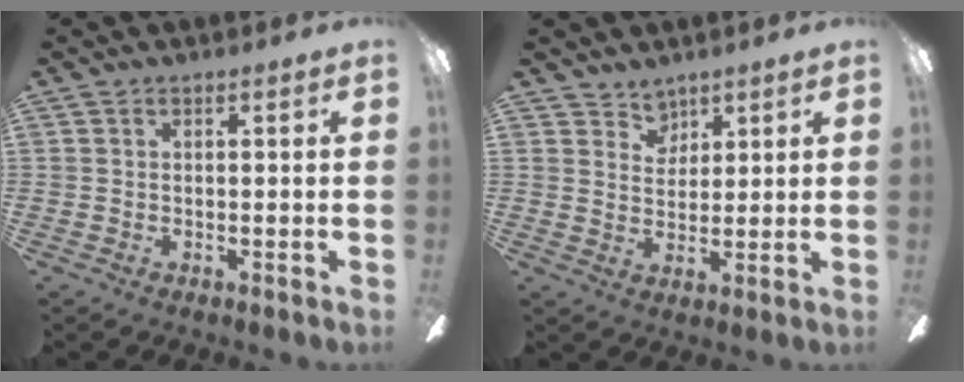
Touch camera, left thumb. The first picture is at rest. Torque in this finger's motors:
{"motor_torque": [-0.13, -0.34, -0.35, 0.23, -0.03]}